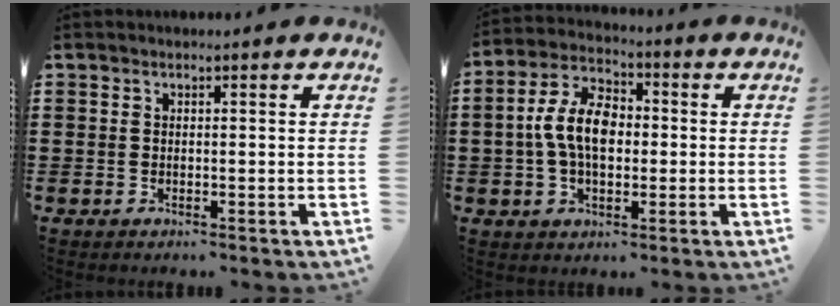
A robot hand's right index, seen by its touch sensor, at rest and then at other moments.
{"total": 8.4, "force": [0.0, 4.9, 6.8], "torque": [-0.158, 0.007, -0.008]}